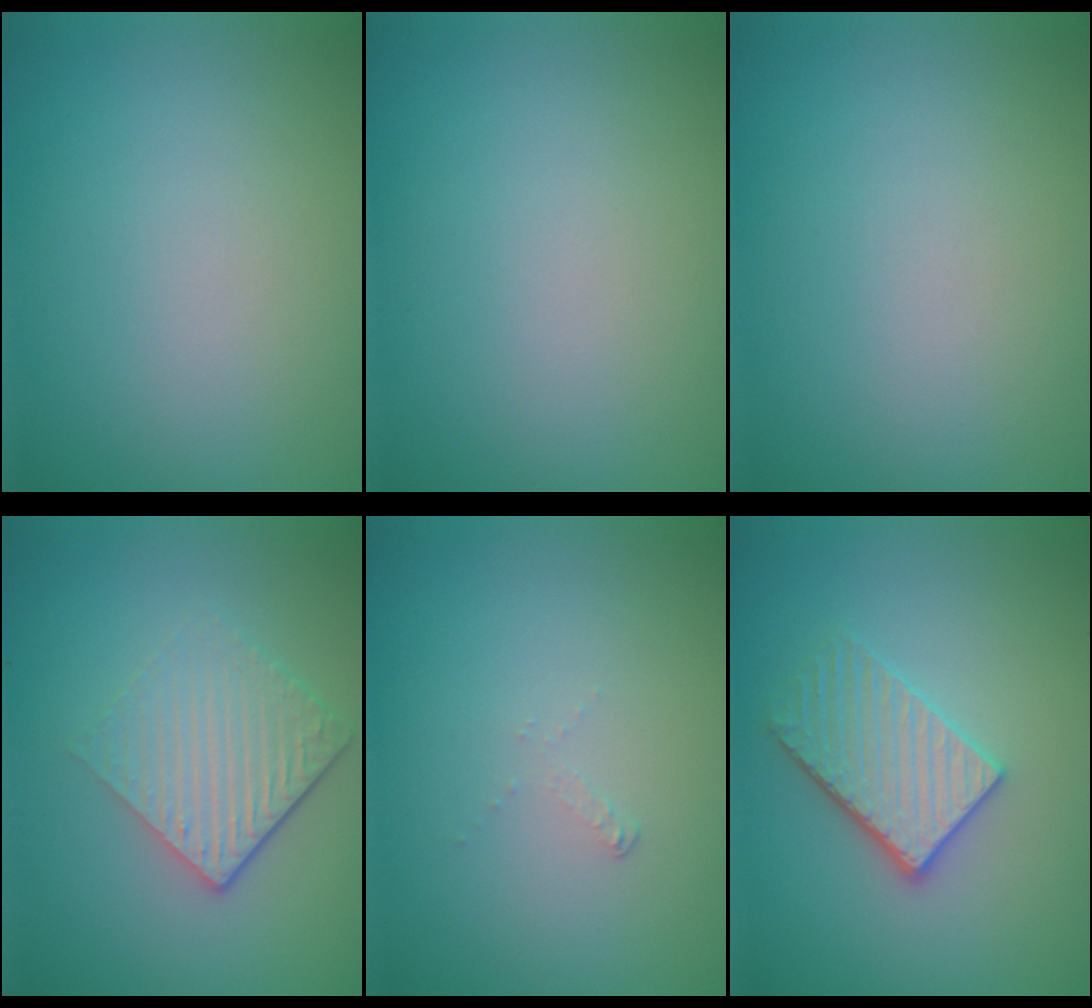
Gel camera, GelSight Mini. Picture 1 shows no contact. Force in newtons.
{"total": 0.0}
{"total": 0.0}
{"total": 4.5, "press": 3.0, "slide": 3.3}
{"total": 0.6, "press": 0.2, "slide": 0.6}
{"total": 3.7, "press": 3.3, "slide": 1.6}